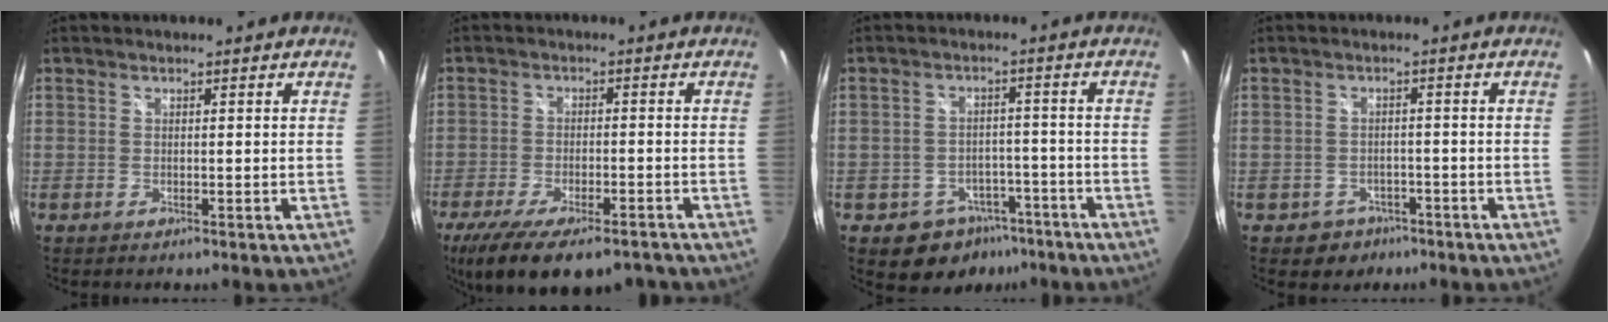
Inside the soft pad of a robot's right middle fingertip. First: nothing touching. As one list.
[{"total": 16.1, "force": [-11.9, 5.6, 9.4], "torque": [-0.191, -0.048, -0.186]}, {"total": 8.2, "force": [-5.2, 6.0, 2.2], "torque": [-0.049, 0.017, -0.056]}, {"total": 4.8, "force": [-2.8, 3.8, 0.6], "torque": [-0.024, 0.008, -0.032]}]